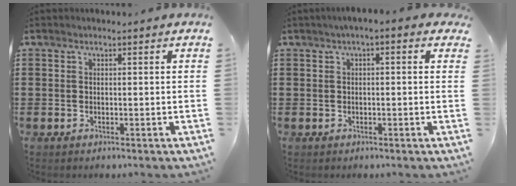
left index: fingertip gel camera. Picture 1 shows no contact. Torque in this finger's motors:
{"motor_torque": [2.14, 0.00, 0.02, -0.10]}